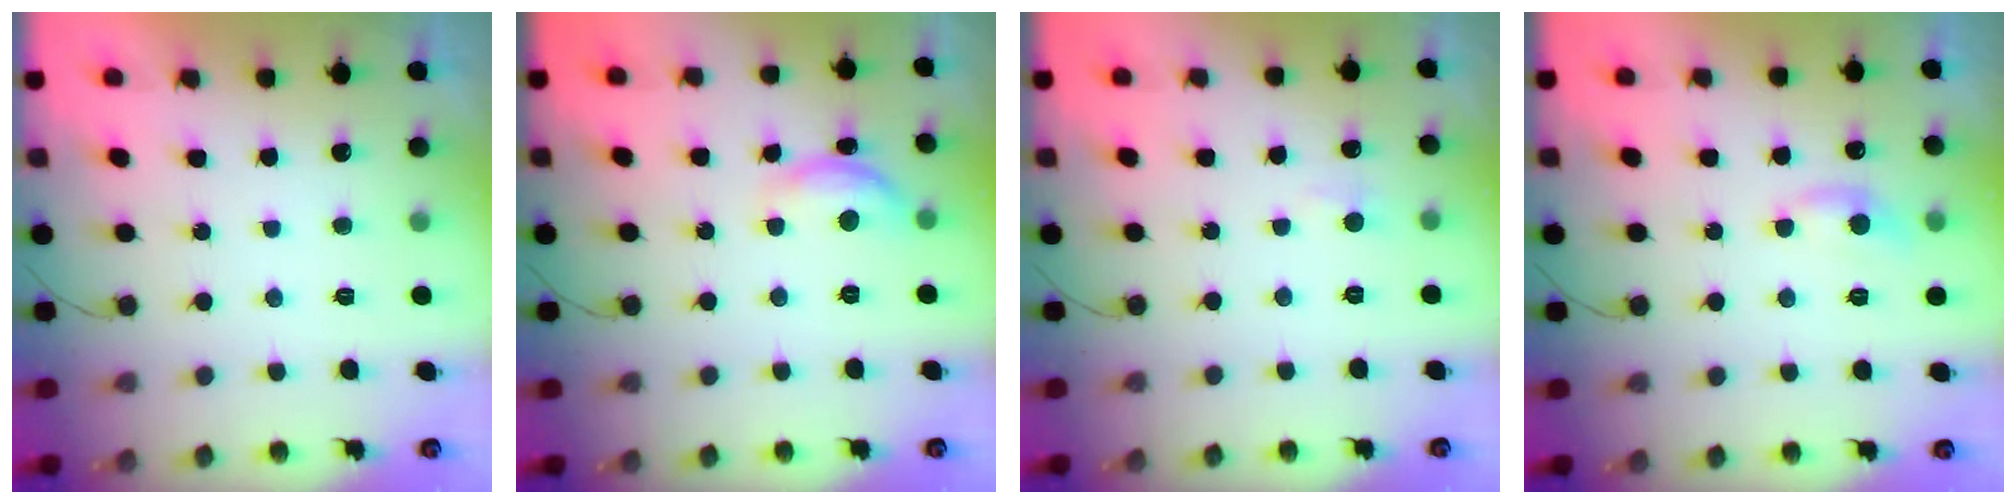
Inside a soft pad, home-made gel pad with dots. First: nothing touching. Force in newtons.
{"total": 9.6, "press": 9.6, "slide": 0.5}
{"total": 4.2, "press": 4.2, "slide": 0.5}
{"total": 5.1, "press": 5.1, "slide": 0.7}